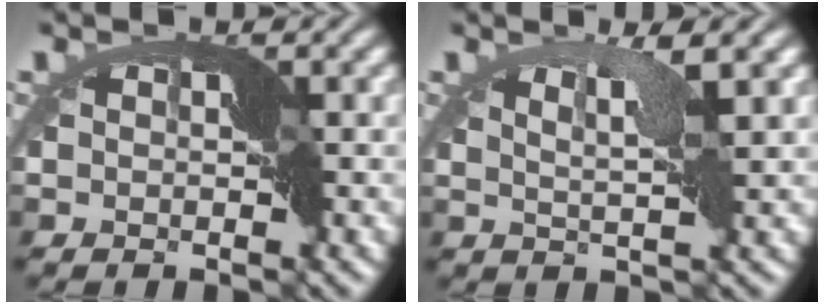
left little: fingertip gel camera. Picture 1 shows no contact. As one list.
[{"total": 2.5, "force": [1.8, -1.2, 1.2], "torque": [-0.031, 0.005, 0.027]}]